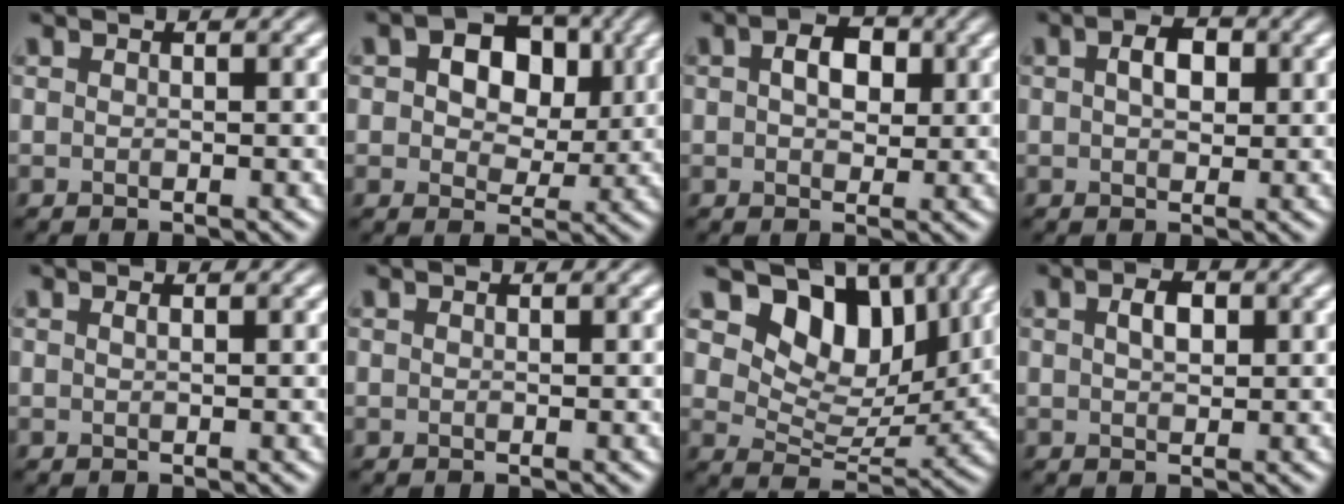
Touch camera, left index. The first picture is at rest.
{"total": 7.8, "force": [1.9, 5.3, 5.4], "torque": [-0.071, 0.014, 0.019]}
{"total": 3.6, "force": [0.8, 2.3, 2.6], "torque": [-0.045, 0.005, 0.009]}
{"total": 2.9, "force": [0.6, 1.8, 2.2], "torque": [-0.039, 0.004, 0.008]}
{"total": 0.5, "force": [0.2, 0.2, 0.4], "torque": [-0.006, 0.002, 0.003]}
{"total": 0.0}
{"total": 9.9, "force": [5.5, 6.0, 5.6], "torque": [-0.093, -0.006, 0.090]}
{"total": 2.1, "force": [0.6, 1.2, 1.6], "torque": [-0.031, 0.003, 0.010]}